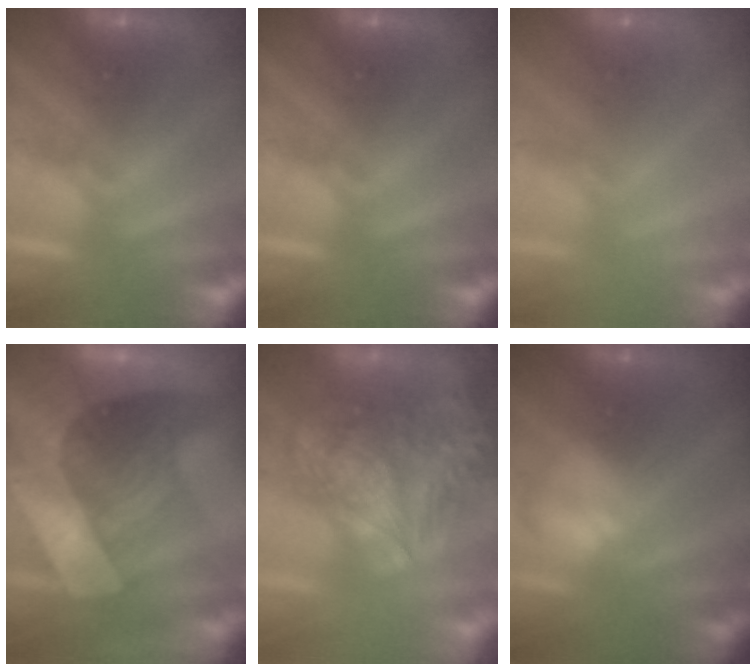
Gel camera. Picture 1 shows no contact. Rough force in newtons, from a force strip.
{"total": 0.0}
{"total": 9.7}
{"total": 3.2}
{"total": 9.2}
{"total": 2.3}